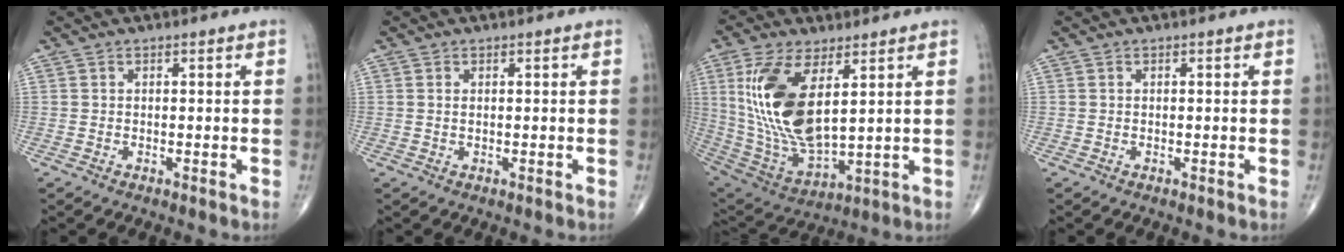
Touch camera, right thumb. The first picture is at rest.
{"total": 0.5, "force": [0.2, 0.2, 0.4], "torque": [-0.010, -0.001, 0.004]}
{"total": 18.6, "force": [5.1, 8.2, 15.9], "torque": [-0.323, -0.028, 0.113]}
{"total": 0.0}